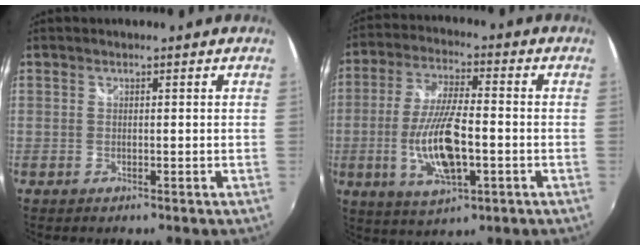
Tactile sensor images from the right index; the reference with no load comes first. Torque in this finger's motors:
{"motor_torque": [0.31, -0.21, 0.43, 0.18]}